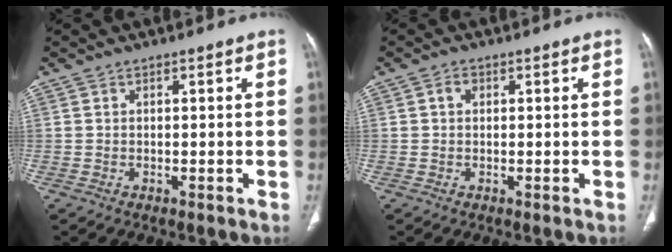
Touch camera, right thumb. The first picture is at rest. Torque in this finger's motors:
{"motor_torque": [0.63, 0.57, 0.37, -0.26, -0.02]}